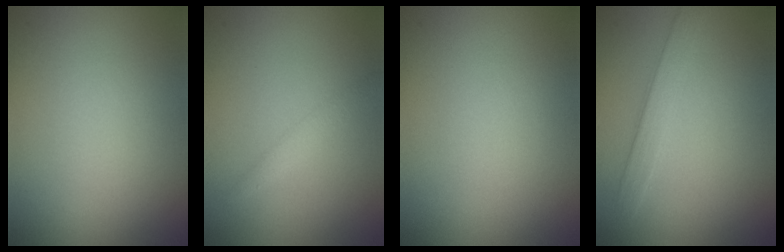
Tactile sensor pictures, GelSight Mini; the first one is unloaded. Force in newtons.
{"total": 1.3, "press": 1.3, "slide": 0.0}
{"total": 0.0}
{"total": 2.3, "press": 2.3, "slide": 0.0}